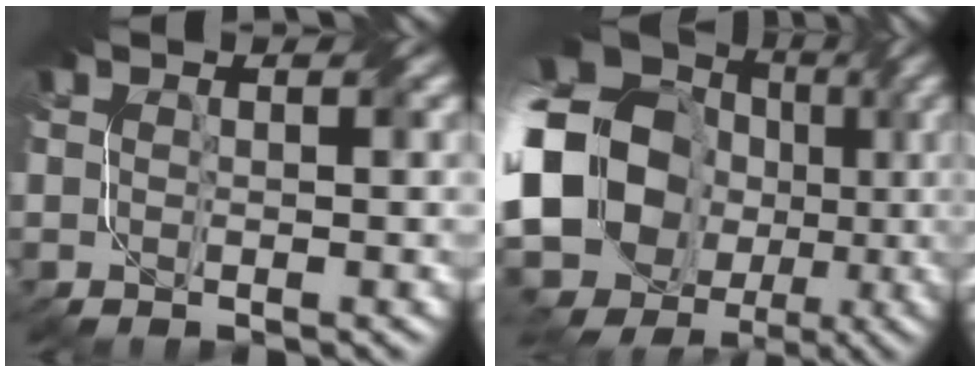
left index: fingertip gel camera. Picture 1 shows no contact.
{"total": 20.1, "force": [-1.3, 17.2, 10.4], "torque": [-0.201, -0.007, -0.063]}